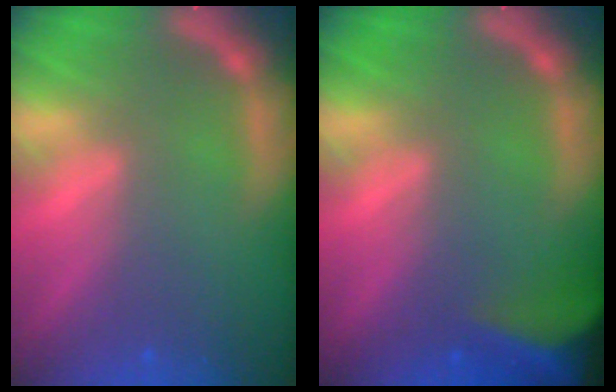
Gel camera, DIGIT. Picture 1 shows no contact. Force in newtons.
{"total": 10.0}